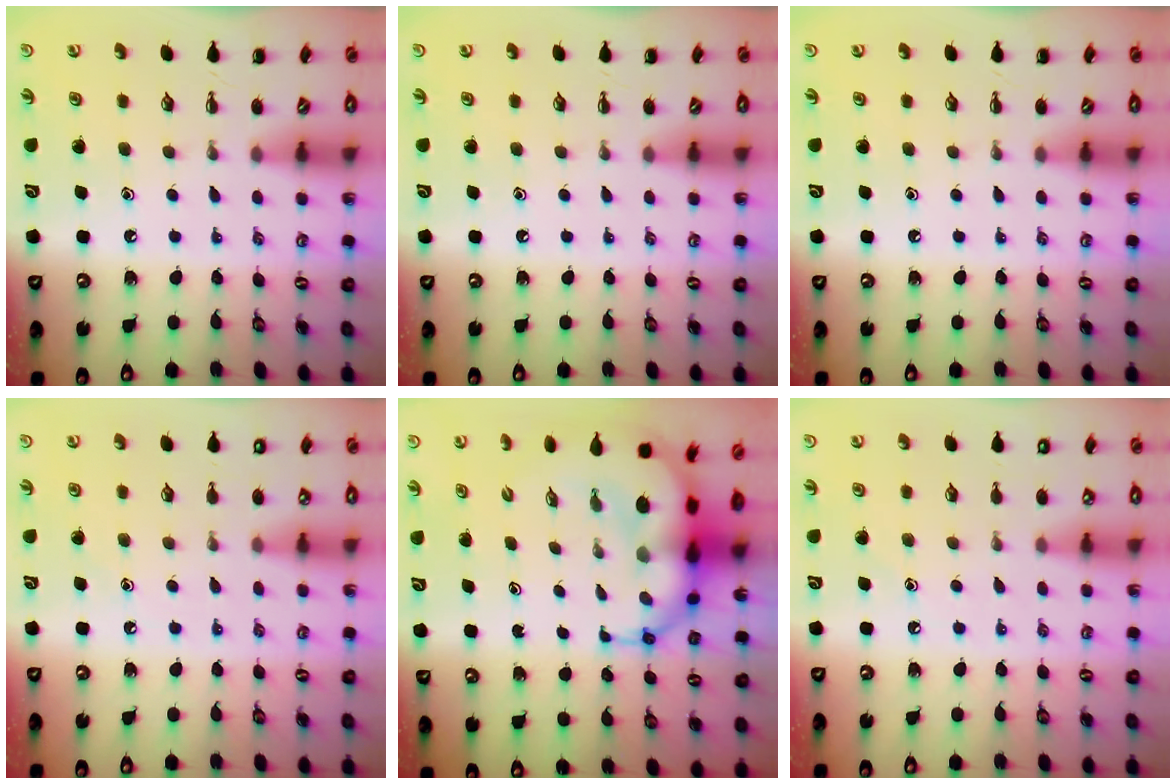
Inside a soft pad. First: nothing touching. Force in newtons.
{"total": 0.0}
{"total": 0.0}
{"total": 7.3, "press": 7.0, "slide": 2.3}
{"total": 10.3, "press": 9.9, "slide": 2.8}
{"total": 7.0, "press": 6.7, "slide": 1.9}